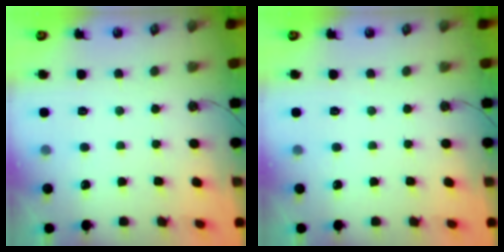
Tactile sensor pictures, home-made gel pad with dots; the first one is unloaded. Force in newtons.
{"total": 0.0}